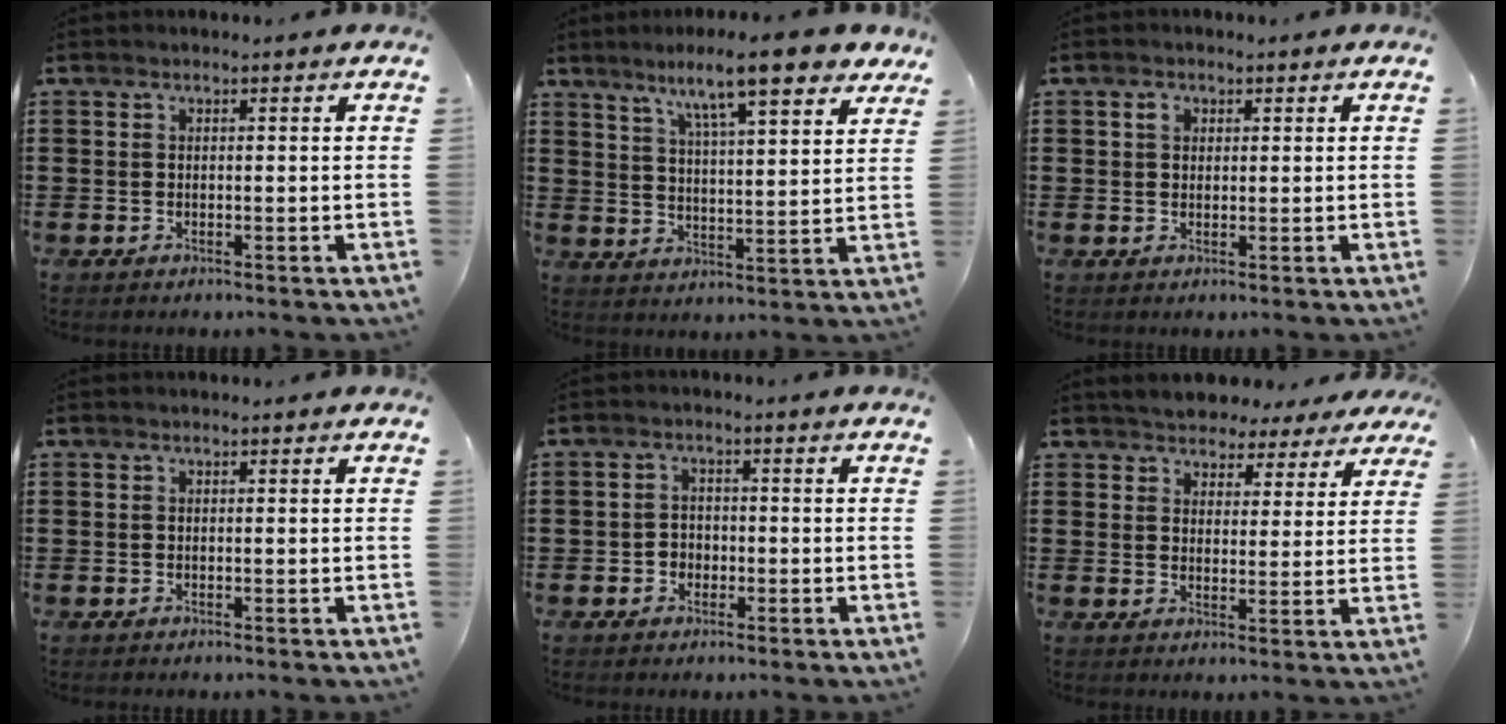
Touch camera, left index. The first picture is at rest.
{"total": 10.0, "force": [7.7, 0.7, 6.4], "torque": [-0.122, -0.031, 0.125]}
{"total": 1.7, "force": [0.7, 1.2, 0.9], "torque": [-0.020, 0.008, 0.013]}
{"total": 0.0}
{"total": 2.1, "force": [-1.0, 1.7, 0.5], "torque": [-0.016, 0.004, -0.023]}
{"total": 4.1, "force": [3.9, 1.1, -0.1], "torque": [-0.020, -0.014, 0.069]}